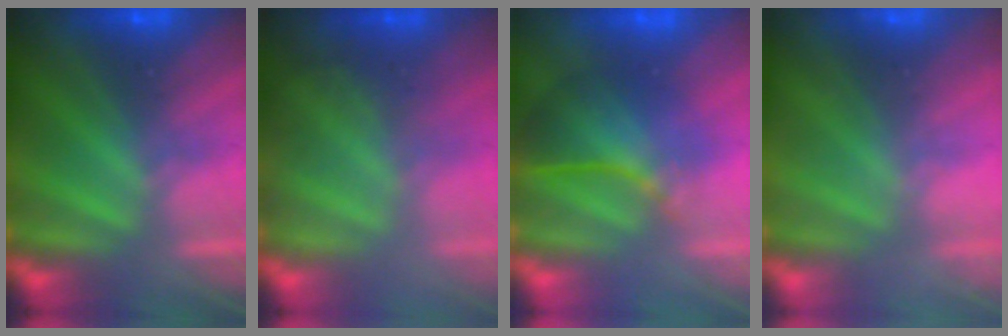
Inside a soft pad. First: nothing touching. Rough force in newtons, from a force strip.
{"total": 2.5}
{"total": 3.8}
{"total": 2.3}